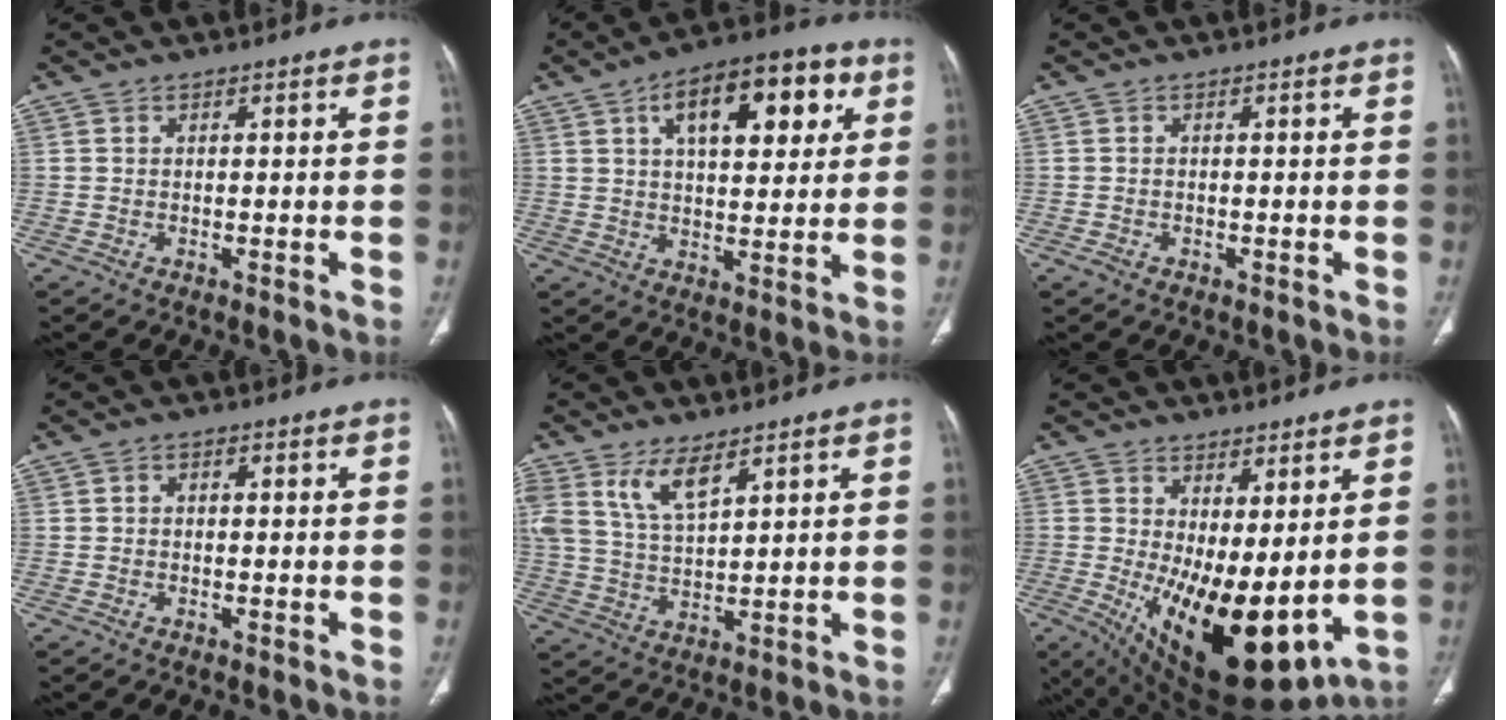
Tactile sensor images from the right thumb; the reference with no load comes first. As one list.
[{"total": 16.7, "force": [6.4, 7.9, 13.2], "torque": [-0.153, 0.003, 0.094]}, {"total": 1.1, "force": [-0.6, 0.8, 0.5], "torque": [-0.010, 0.005, -0.009]}, {"total": 0.9, "force": [-0.1, 0.7, 0.5], "torque": [-0.003, 0.003, -0.007]}, {"total": 7.8, "force": [4.9, 2.9, 5.3], "torque": [-0.105, -0.021, 0.106]}, {"total": 17.6, "force": [-0.6, 7.5, 15.9], "torque": [-0.260, -0.036, 0.018]}]